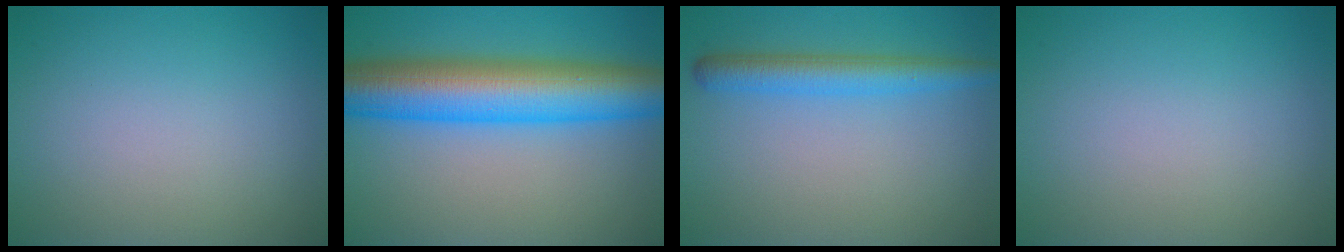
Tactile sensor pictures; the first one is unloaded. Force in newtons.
{"total": 10.9, "press": 10.9, "slide": 0.2}
{"total": 3.5, "press": 3.5, "slide": 0.1}
{"total": 0.0}